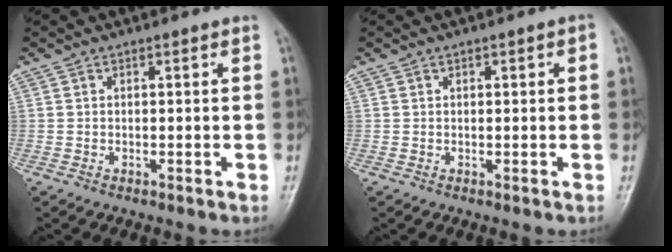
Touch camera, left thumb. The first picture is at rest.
{"total": 1.9, "force": [0.4, 1.0, 1.6], "torque": [-0.018, 0.007, 0.003]}